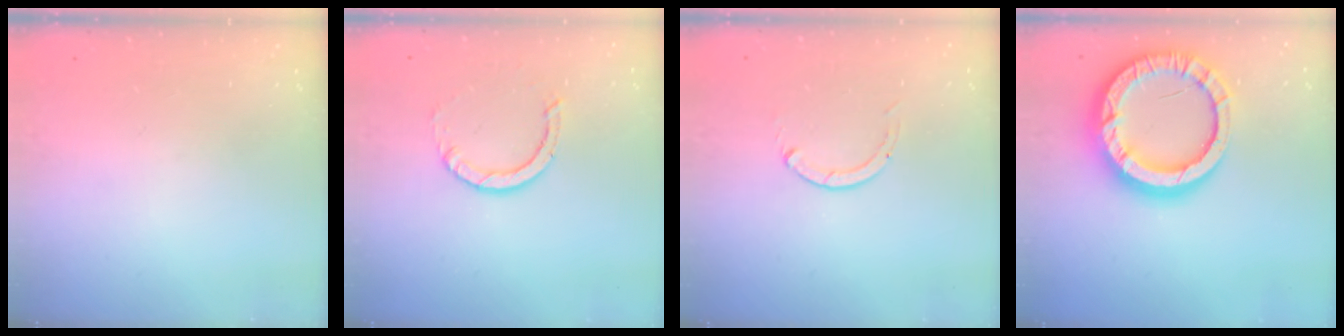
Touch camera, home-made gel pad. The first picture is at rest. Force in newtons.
{"total": 2.9, "press": 2.9, "slide": 0.2}
{"total": 0.0}
{"total": 20.3, "press": 20.2, "slide": 2.0}